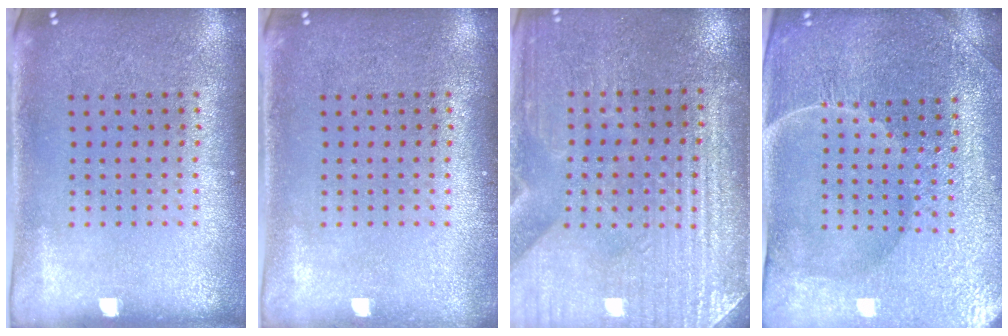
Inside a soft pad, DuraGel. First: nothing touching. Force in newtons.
{"total": 0.6, "press": 0.6, "slide": 0.1}
{"total": 3.2, "press": 3.1, "slide": 0.5}
{"total": 4.7, "press": 4.5, "slide": 1.4}